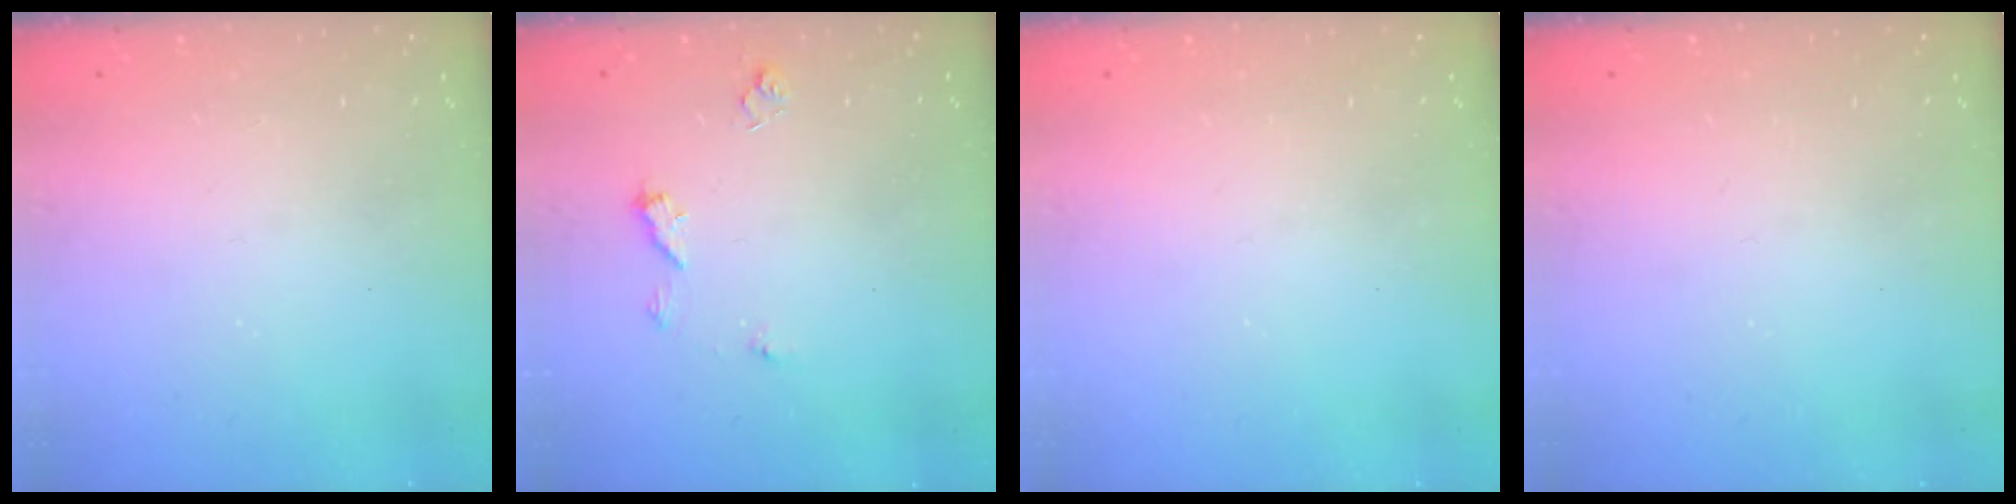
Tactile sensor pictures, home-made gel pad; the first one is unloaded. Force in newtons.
{"total": 7.0, "press": 7.0, "slide": 0.7}
{"total": 0.0}
{"total": 0.0}